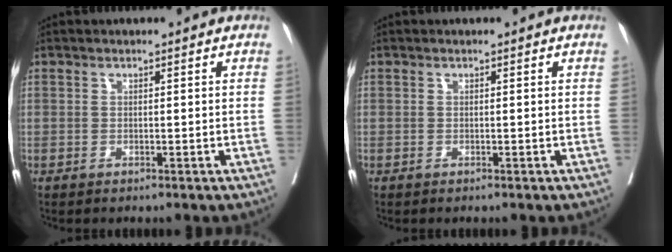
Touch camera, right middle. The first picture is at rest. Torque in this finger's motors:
{"motor_torque": [0.05, -0.23, -0.02, -0.01]}